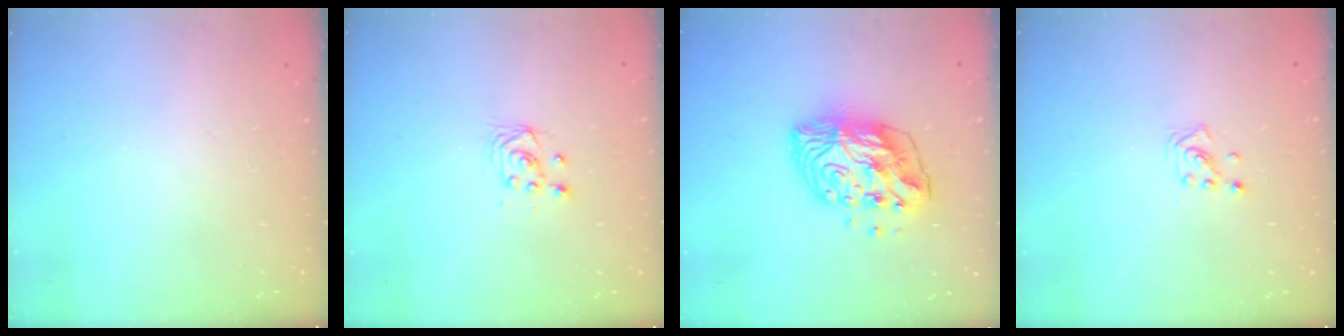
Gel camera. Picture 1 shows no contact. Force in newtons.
{"total": 2.9, "press": 2.6, "slide": 1.3}
{"total": 11.7, "press": 11.6, "slide": 1.3}
{"total": 1.3, "press": 1.3, "slide": 0.1}